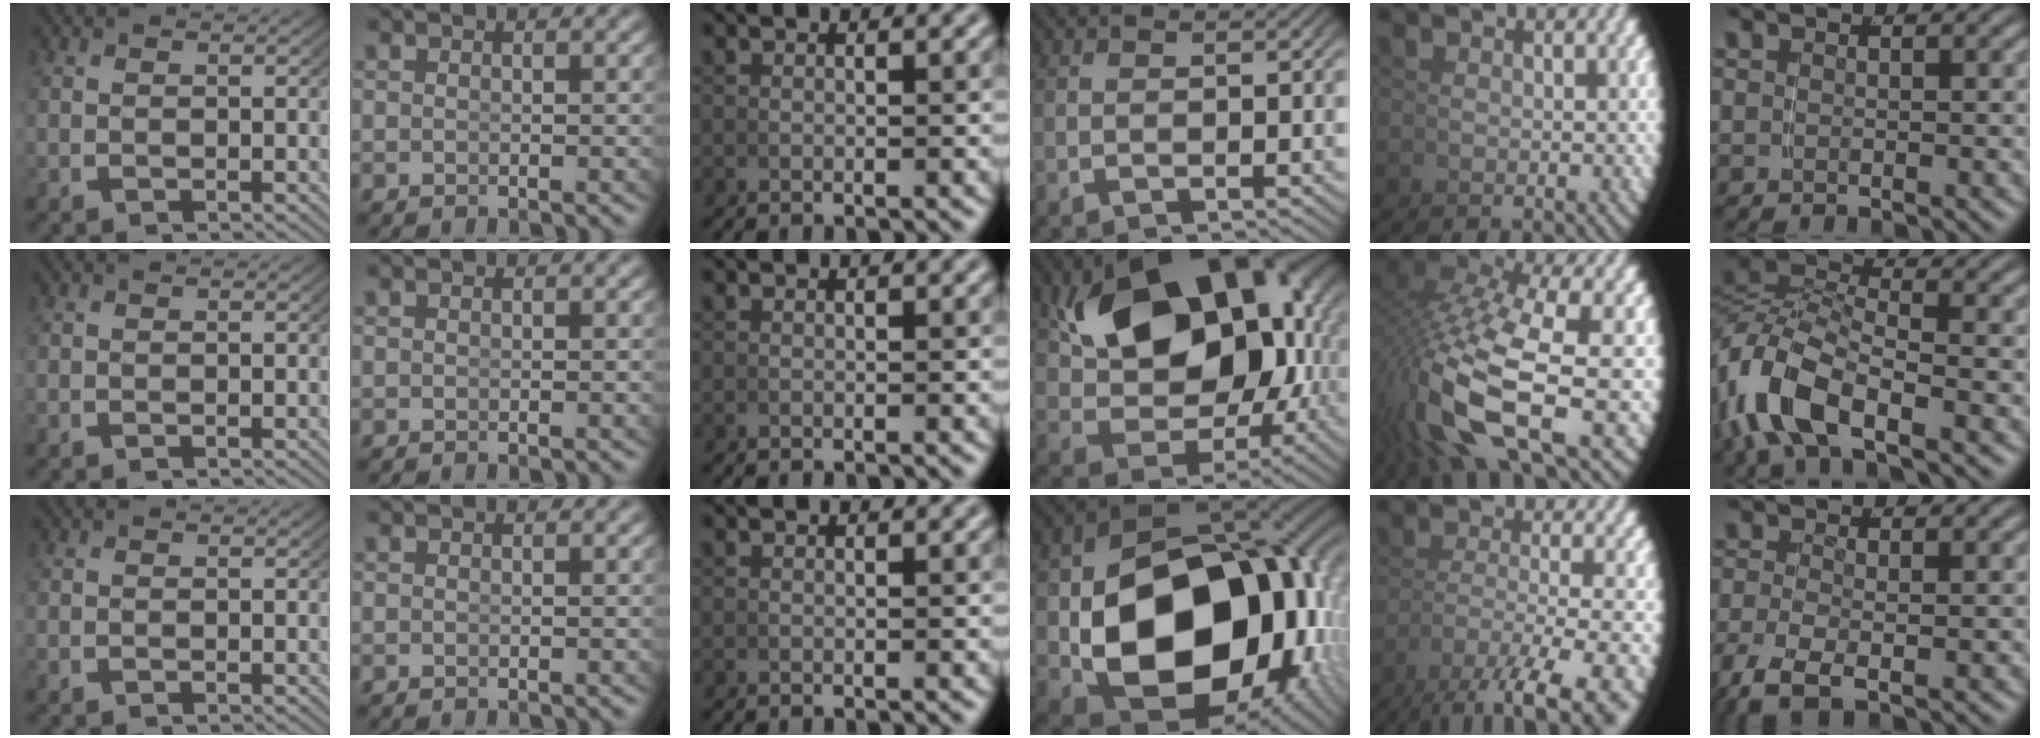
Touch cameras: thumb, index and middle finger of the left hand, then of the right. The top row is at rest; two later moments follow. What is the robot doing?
{"motion": "grasp_and_lifting", "object": "calculator"}